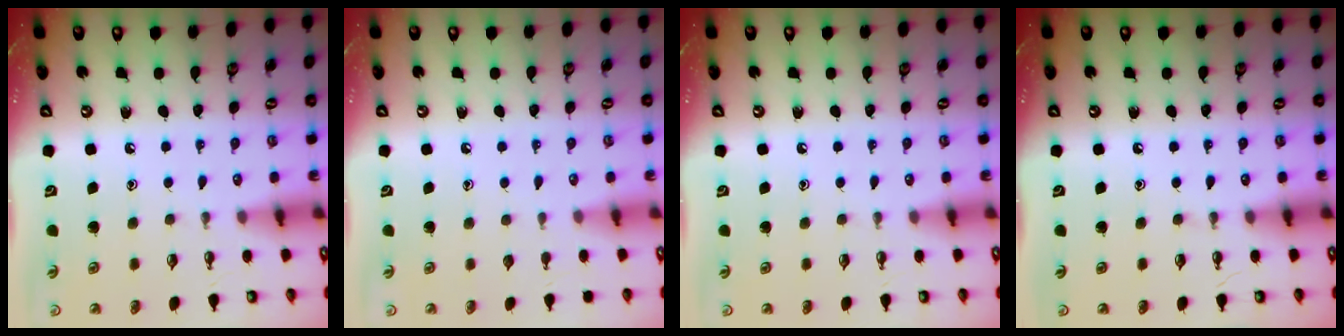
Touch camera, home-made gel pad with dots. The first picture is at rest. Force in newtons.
{"total": 0.0}
{"total": 0.0}
{"total": 0.0}